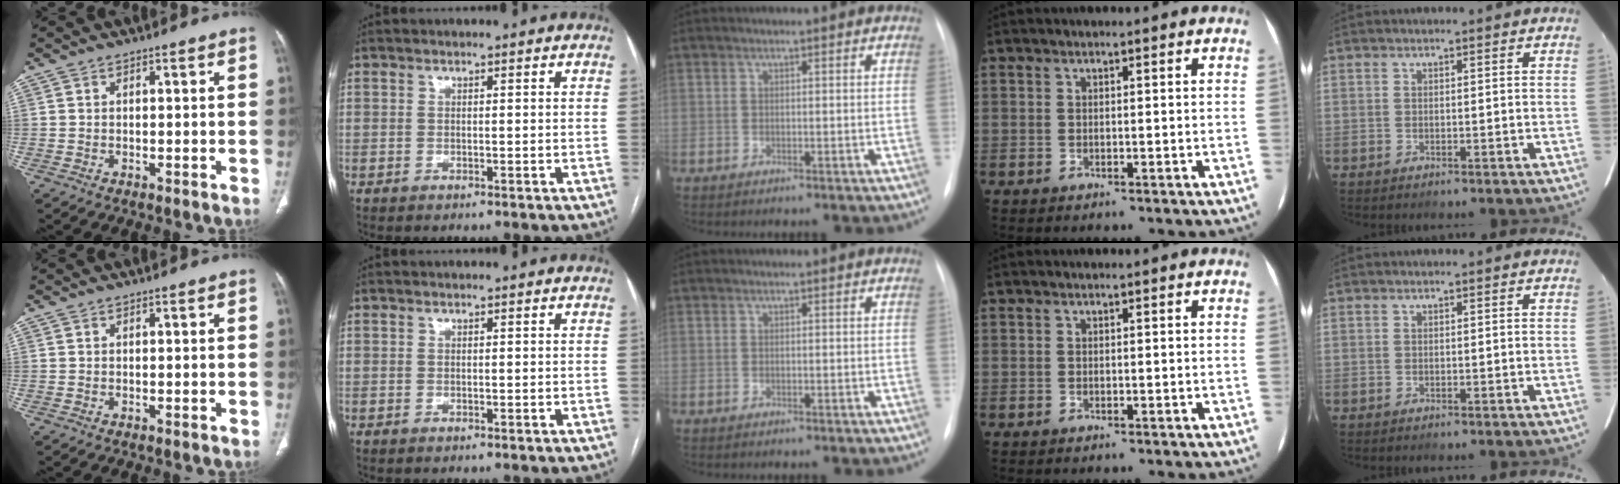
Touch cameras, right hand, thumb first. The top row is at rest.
{}